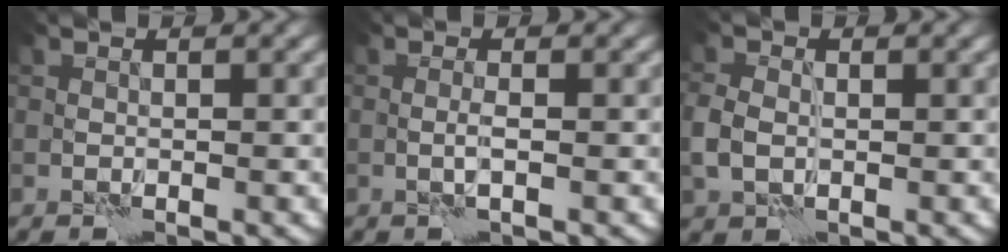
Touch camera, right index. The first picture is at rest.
{"total": 0.9, "force": [0.1, -0.2, 0.8], "torque": [-0.017, -0.001, 0.000]}
{"total": 2.5, "force": [0.0, 1.8, 1.7], "torque": [-0.043, -0.001, -0.004]}